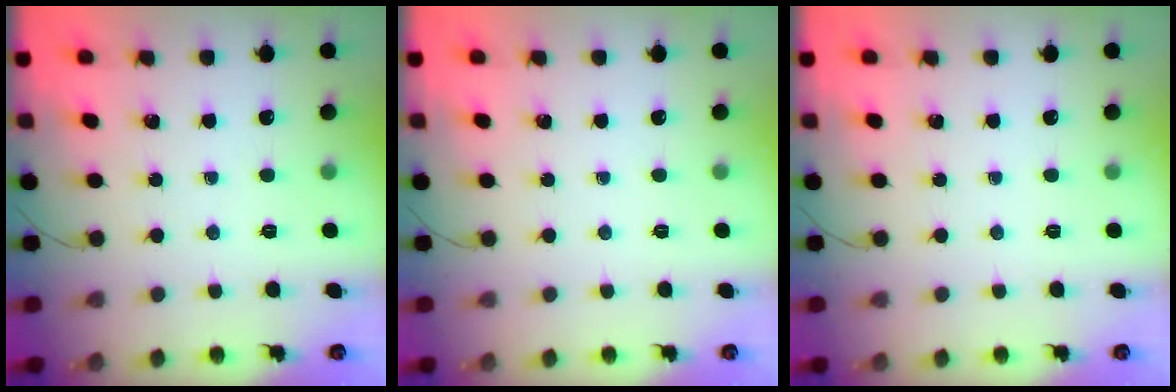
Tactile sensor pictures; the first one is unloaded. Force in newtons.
{"total": 0.0}
{"total": 0.0}